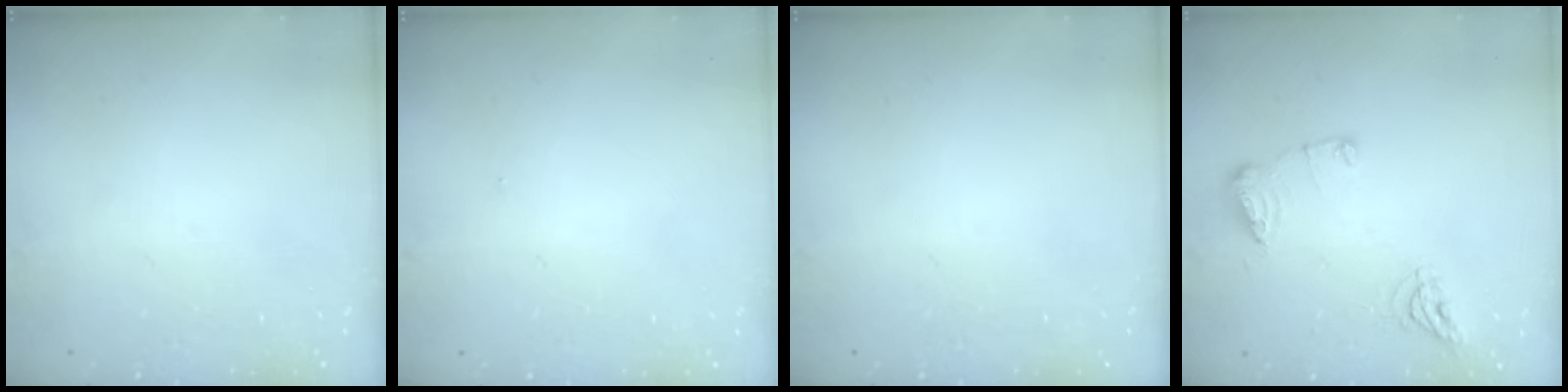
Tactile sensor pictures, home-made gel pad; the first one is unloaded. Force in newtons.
{"total": 5.3, "press": 0.3, "slide": 5.2}
{"total": 0.0}
{"total": 9.4, "press": 9.4, "slide": 0.3}